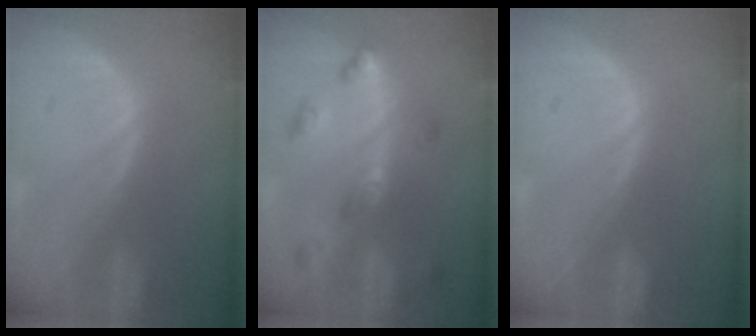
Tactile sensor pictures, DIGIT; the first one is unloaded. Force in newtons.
{"total": 6.5, "press": 5.9, "slide": 2.7}
{"total": 0.0}